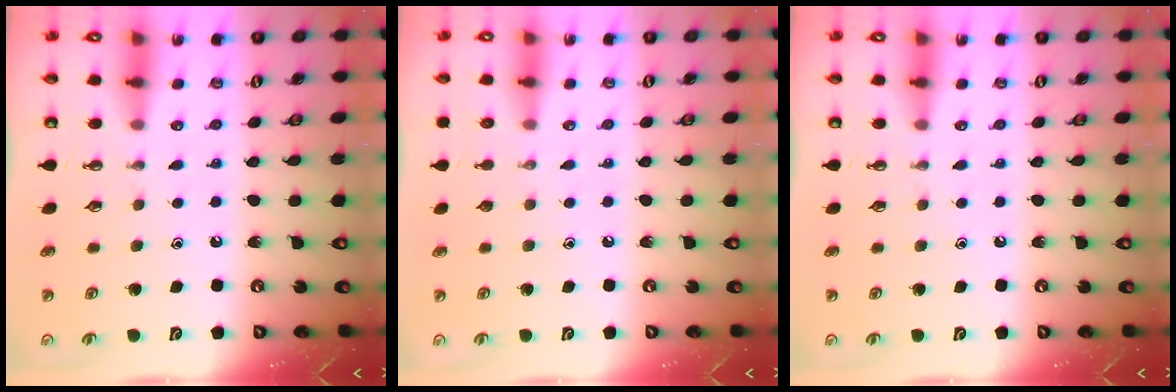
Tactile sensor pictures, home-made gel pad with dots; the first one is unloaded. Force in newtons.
{"total": 0.0}
{"total": 0.0}